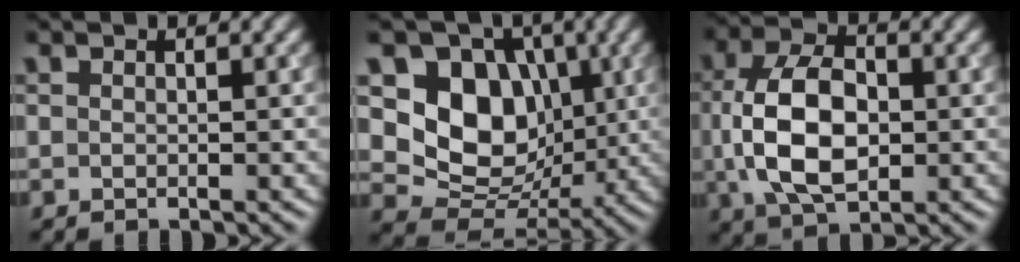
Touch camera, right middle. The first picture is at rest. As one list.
[{"total": 9.1, "force": [1.8, 7.3, 5.1], "torque": [-0.089, -0.018, 0.026]}, {"total": 8.6, "force": [-0.3, 5.2, 6.8], "torque": [-0.146, 0.000, -0.007]}]